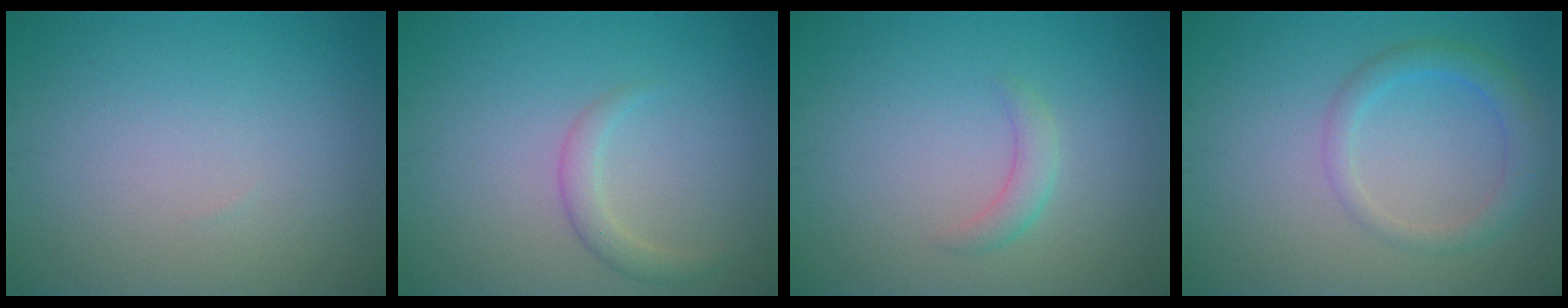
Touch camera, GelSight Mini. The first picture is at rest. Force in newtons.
{"total": 1.8, "press": 1.8, "slide": 0.1}
{"total": 1.6, "press": 1.6, "slide": 0.1}
{"total": 2.7, "press": 2.7, "slide": 0.1}